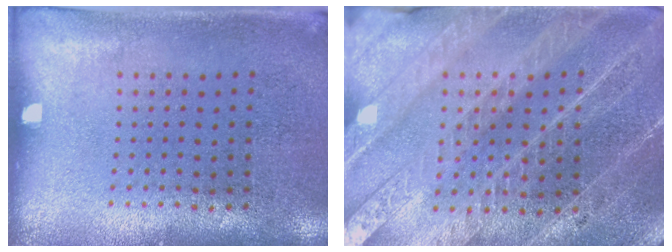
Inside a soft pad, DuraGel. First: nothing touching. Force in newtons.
{"total": 4.1, "press": 3.8, "slide": 1.7}